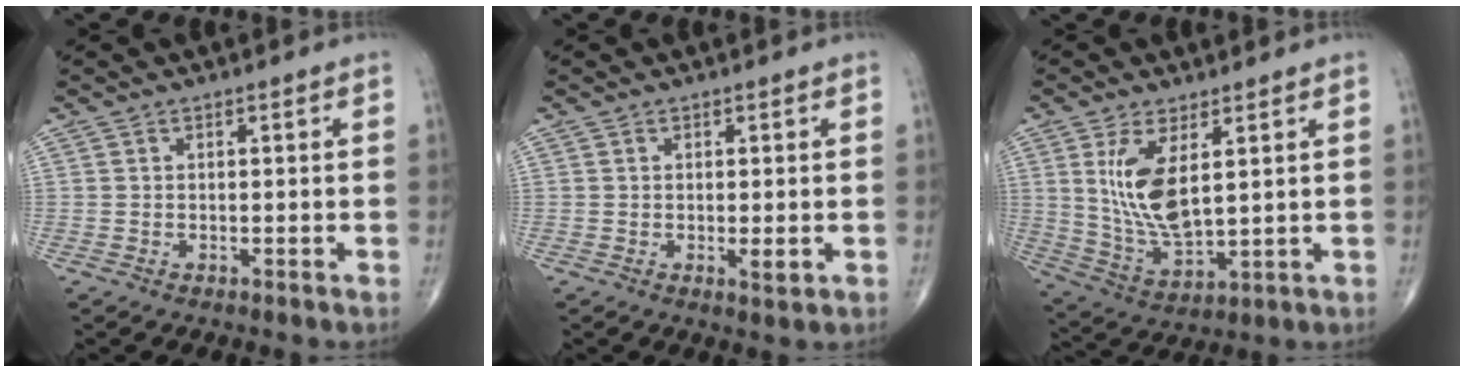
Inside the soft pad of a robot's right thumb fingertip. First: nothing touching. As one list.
[{"total": 1.9, "force": [-0.3, 0.6, 1.8], "torque": [-0.030, -0.006, -0.004]}, {"total": 11.4, "force": [3.1, 4.8, 9.8], "torque": [-0.192, -0.026, 0.076]}]